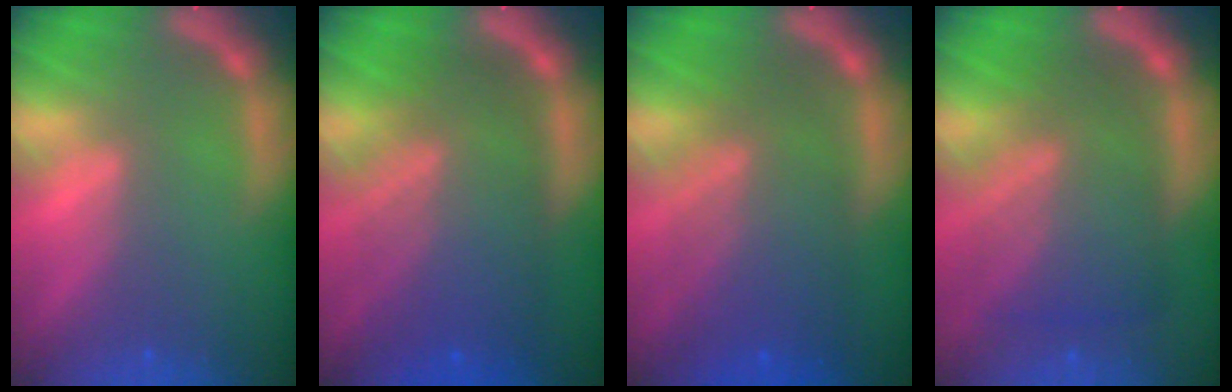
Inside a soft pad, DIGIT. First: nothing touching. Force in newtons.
{"total": 10.0}
{"total": 8.5}
{"total": 8.6}